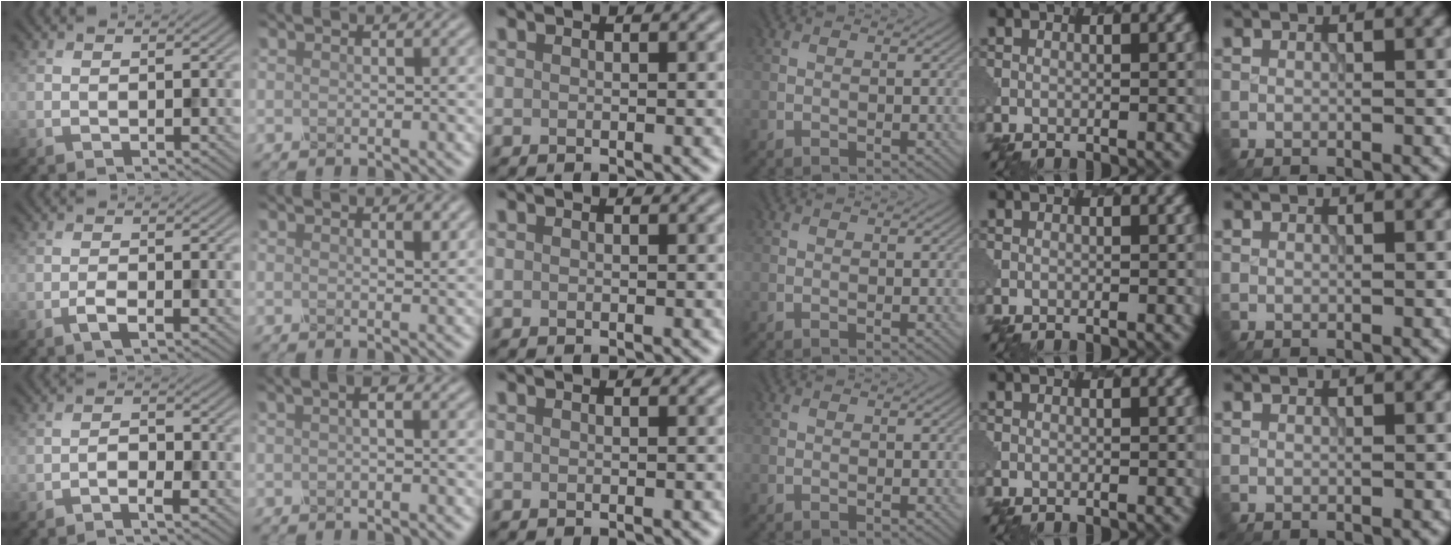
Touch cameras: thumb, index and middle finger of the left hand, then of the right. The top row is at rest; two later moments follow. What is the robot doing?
{"motion": "dispense", "object": "pipette"}